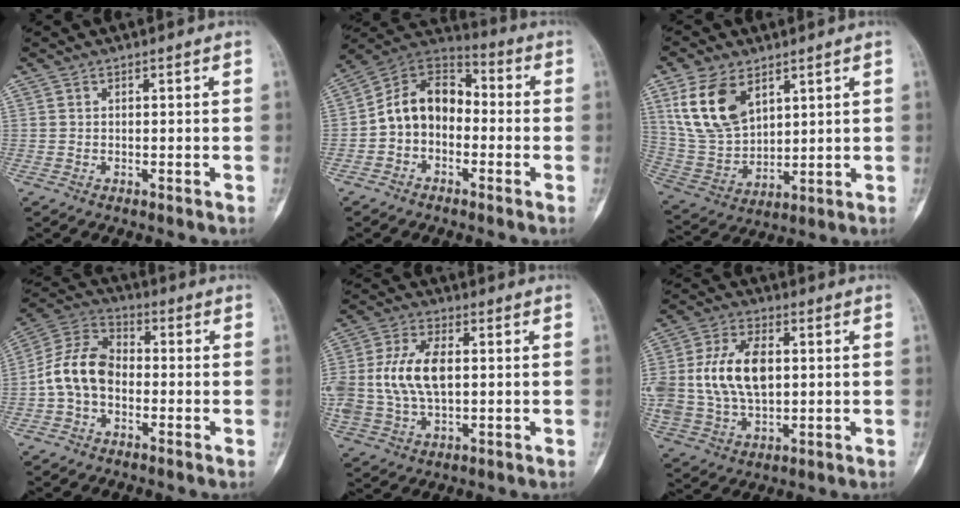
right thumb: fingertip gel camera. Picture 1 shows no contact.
{"total": 12.3, "force": [-1.5, 9.5, 7.7], "torque": [-0.096, 0.046, -0.046]}
{"total": 14.0, "force": [6.7, 8.3, 9.0], "torque": [-0.163, -0.025, 0.148]}
{"total": 11.0, "force": [-1.8, 7.8, 7.6], "torque": [-0.129, 0.035, -0.050]}
{"total": 13.1, "force": [1.1, 7.6, 10.6], "torque": [-0.219, 0.008, 0.027]}
{"total": 16.0, "force": [1.9, 10.0, 12.3], "torque": [-0.232, 0.003, 0.043]}